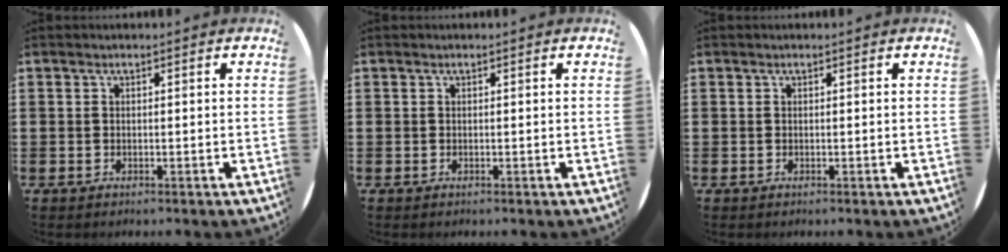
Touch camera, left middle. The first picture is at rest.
{"total": 0.0}
{"total": 0.0}